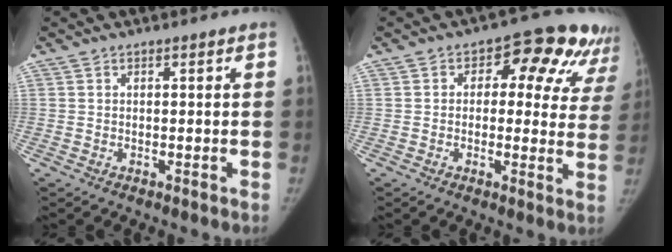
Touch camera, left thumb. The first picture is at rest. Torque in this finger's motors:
{"motor_torque": [-0.61, 0.61, 0.07, 0.78, 0.00]}